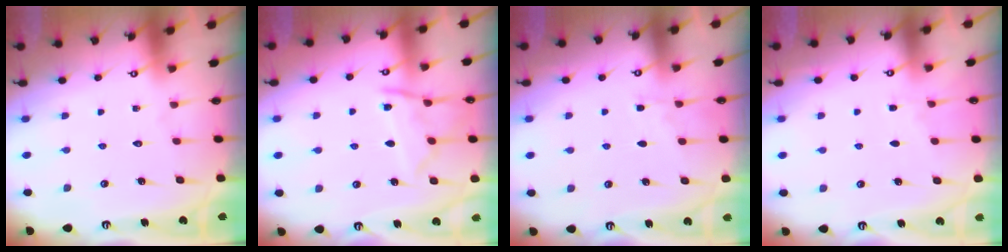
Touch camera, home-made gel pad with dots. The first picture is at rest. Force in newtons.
{"total": 9.9, "press": 9.8, "slide": 1.1}
{"total": 5.1, "press": 5.1, "slide": 0.6}
{"total": 1.6, "press": 1.6, "slide": 0.3}